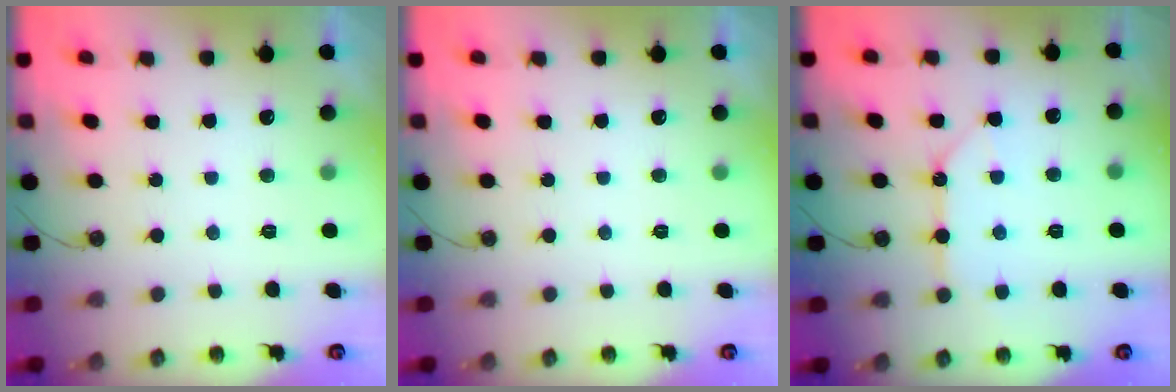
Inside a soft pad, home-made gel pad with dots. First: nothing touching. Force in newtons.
{"total": 0.0}
{"total": 10.7, "press": 10.6, "slide": 1.2}